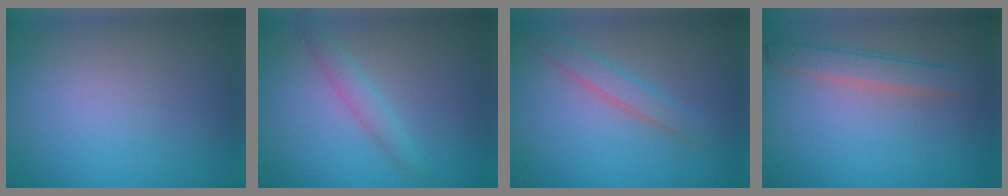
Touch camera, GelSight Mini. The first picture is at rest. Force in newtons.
{"total": 1.7, "press": 1.7, "slide": 0.1}
{"total": 2.2, "press": 2.2, "slide": 0.1}
{"total": 2.5, "press": 2.4, "slide": 0.1}